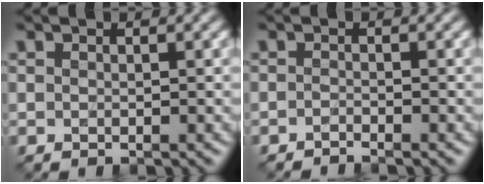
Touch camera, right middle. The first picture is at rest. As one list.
[{"total": 1.0, "force": [-1.0, 0.0, 0.2], "torque": [0.001, -0.003, -0.022]}]